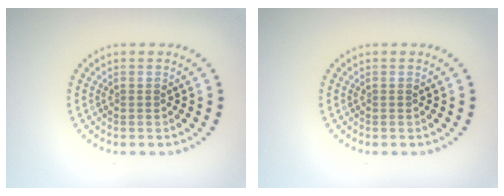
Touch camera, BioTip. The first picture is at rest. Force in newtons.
{"total": 0.0}